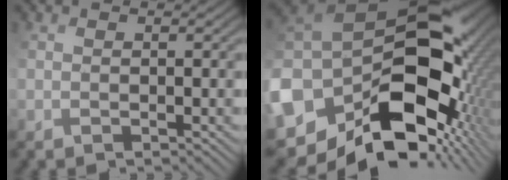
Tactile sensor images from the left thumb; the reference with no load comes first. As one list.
[{"total": 19.0, "force": [-4.2, 13.8, 12.4], "torque": [-0.291, -0.029, -0.062]}]